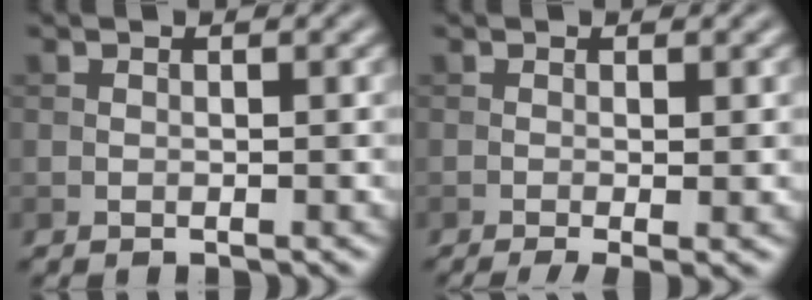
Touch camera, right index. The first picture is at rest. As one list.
[{"total": 3.0, "force": [-0.8, 0.8, 2.8], "torque": [-0.045, -0.012, -0.013]}]